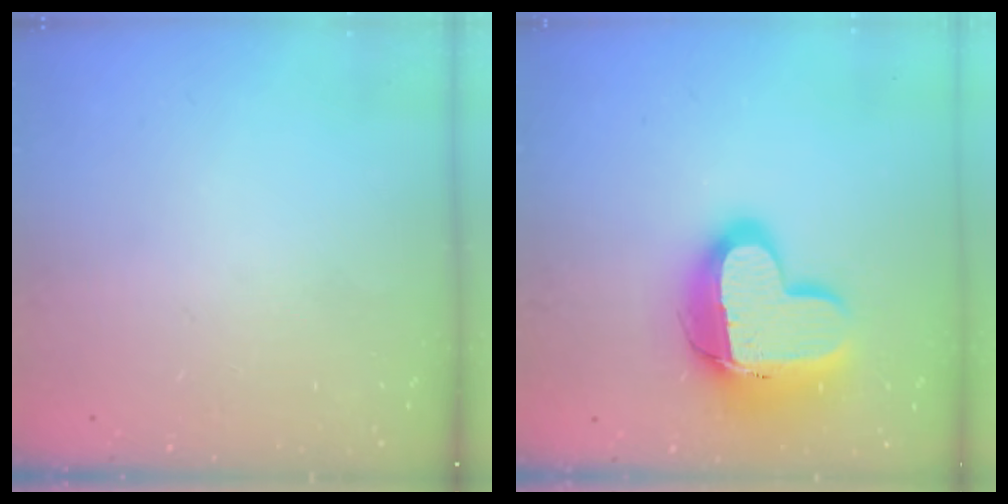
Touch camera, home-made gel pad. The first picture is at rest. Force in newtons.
{"total": 17.0, "press": 17.0, "slide": 1.2}